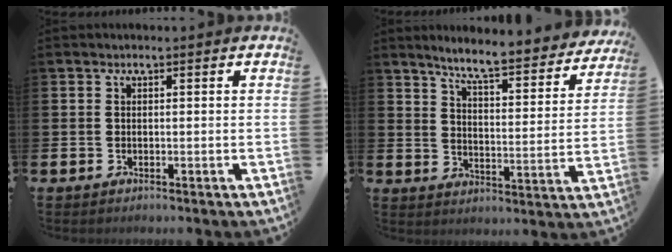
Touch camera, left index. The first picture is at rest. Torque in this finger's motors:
{"motor_torque": [0.05, -0.62, 0.59, 0.14]}